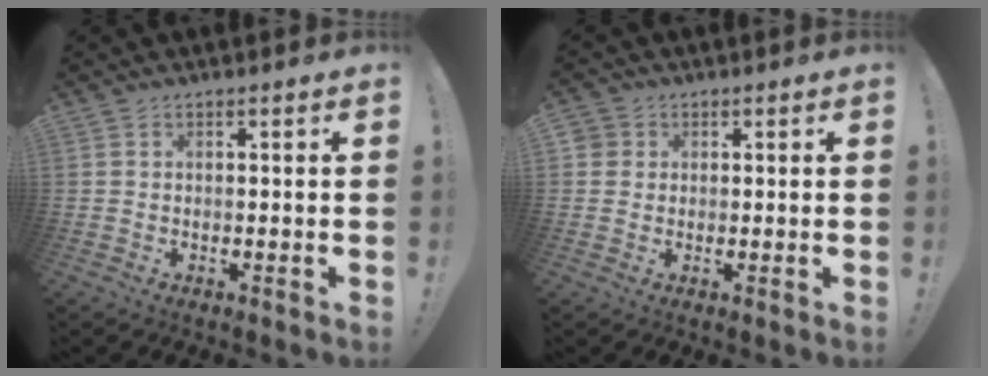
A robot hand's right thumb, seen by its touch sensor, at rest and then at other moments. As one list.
[{"total": 2.6, "force": [0.6, 2.4, 0.5], "torque": [-0.008, 0.002, 0.012]}]